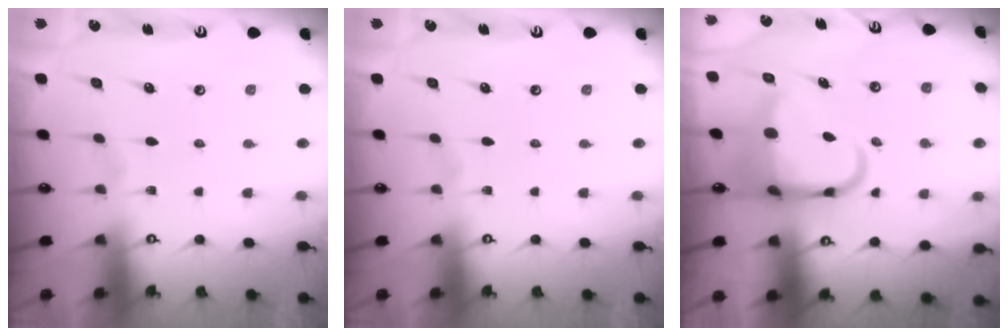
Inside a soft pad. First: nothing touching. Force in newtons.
{"total": 0.0}
{"total": 9.5, "press": 9.3, "slide": 1.7}